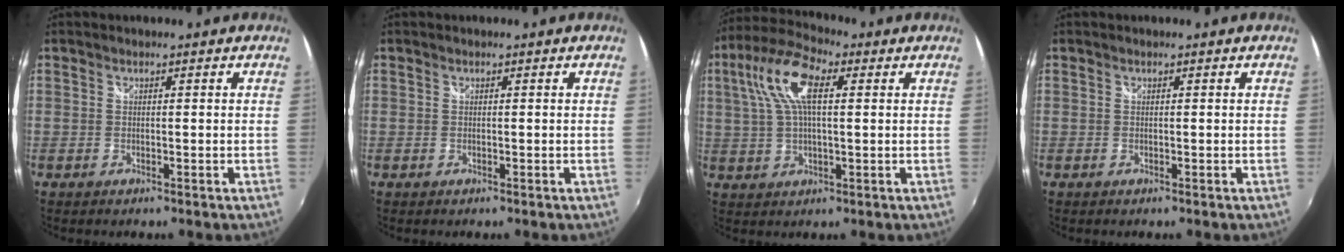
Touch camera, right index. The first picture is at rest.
{"total": 0.0}
{"total": 11.6, "force": [3.5, 4.7, 10.1], "torque": [-0.204, 0.028, 0.059]}
{"total": 0.0}